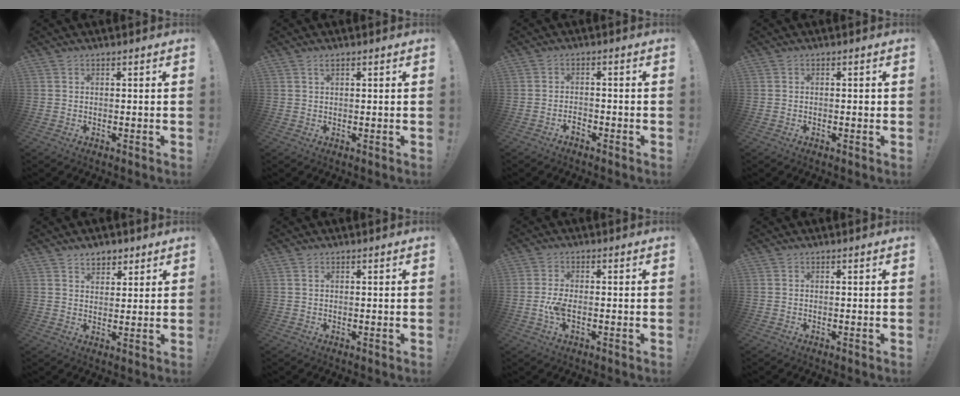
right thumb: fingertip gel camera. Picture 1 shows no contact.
{"total": 1.2, "force": [0.7, 0.5, 0.9], "torque": [-0.015, 0.000, 0.011]}
{"total": 1.9, "force": [-1.7, 0.6, 0.5], "torque": [-0.008, 0.001, -0.031]}
{"total": 0.6, "force": [-0.1, 0.4, 0.3], "torque": [-0.008, 0.004, -0.002]}
{"total": 4.8, "force": [3.4, 3.2, 1.1], "torque": [-0.010, -0.019, 0.062]}
{"total": 0.8, "force": [0.4, 0.6, 0.2], "torque": [-0.002, 0.002, 0.007]}
{"total": 4.8, "force": [-1.5, 2.2, 4.0], "torque": [-0.094, -0.001, -0.028]}
{"total": 0.0}